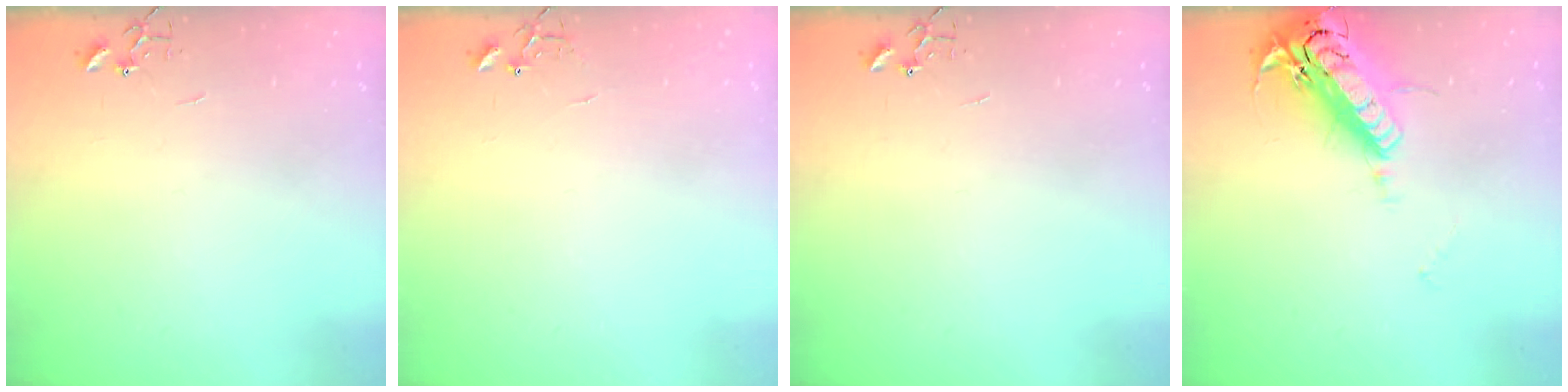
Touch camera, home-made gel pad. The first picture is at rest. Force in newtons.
{"total": 5.8, "press": 5.8, "slide": 0.5}
{"total": 0.0}
{"total": 21.3, "press": 20.9, "slide": 4.0}